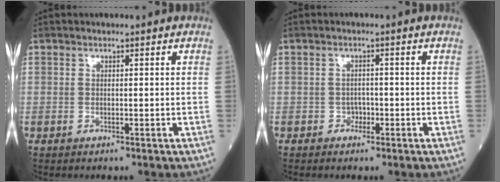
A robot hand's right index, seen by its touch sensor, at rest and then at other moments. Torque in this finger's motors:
{"motor_torque": [0.16, 0.03, -0.03, 0.00]}